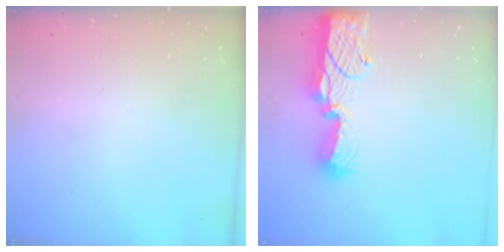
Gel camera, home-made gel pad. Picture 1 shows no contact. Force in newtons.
{"total": 14.4, "press": 14.3, "slide": 1.7}